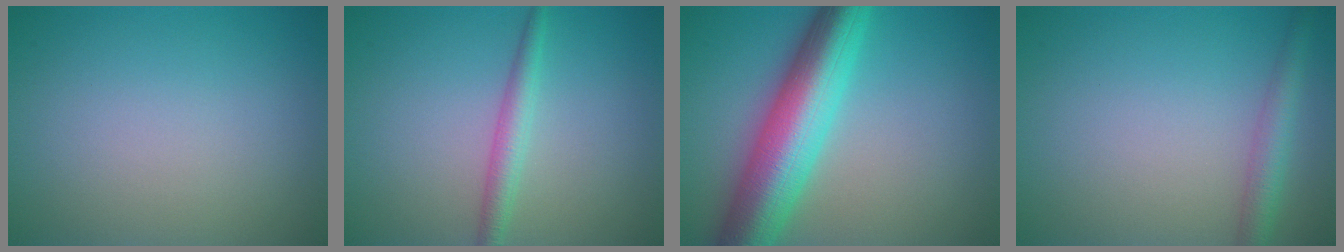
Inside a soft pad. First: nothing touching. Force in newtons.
{"total": 2.2, "press": 2.2, "slide": 0.1}
{"total": 9.8, "press": 9.8, "slide": 0.3}
{"total": 2.7, "press": 2.7, "slide": 0.1}